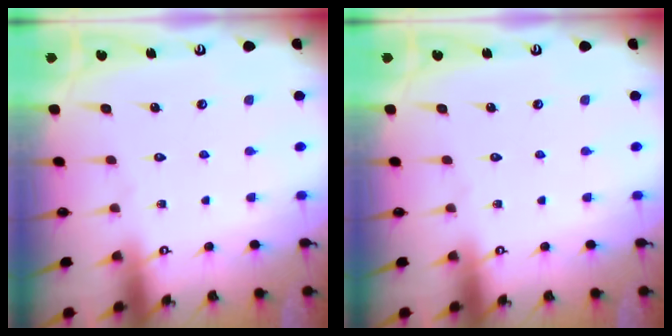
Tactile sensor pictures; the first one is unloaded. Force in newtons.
{"total": 0.0}